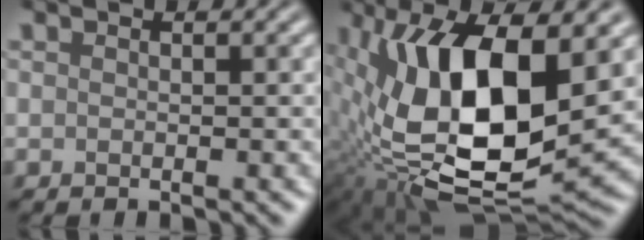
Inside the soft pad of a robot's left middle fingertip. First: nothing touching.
{"total": 15.0, "force": [2.4, 6.7, 13.2], "torque": [-0.233, -0.001, 0.045]}